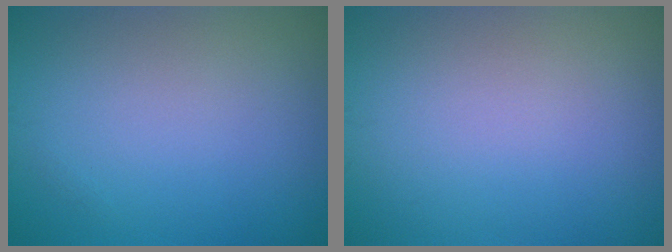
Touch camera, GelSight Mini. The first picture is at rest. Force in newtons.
{"total": 0.0}